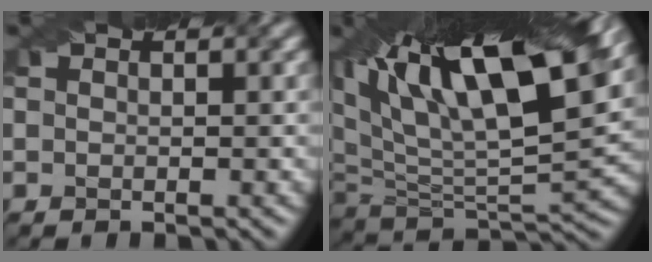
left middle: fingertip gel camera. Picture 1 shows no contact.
{"total": 16.6, "force": [8.7, 7.0, 12.2], "torque": [-0.222, 0.022, 0.162]}